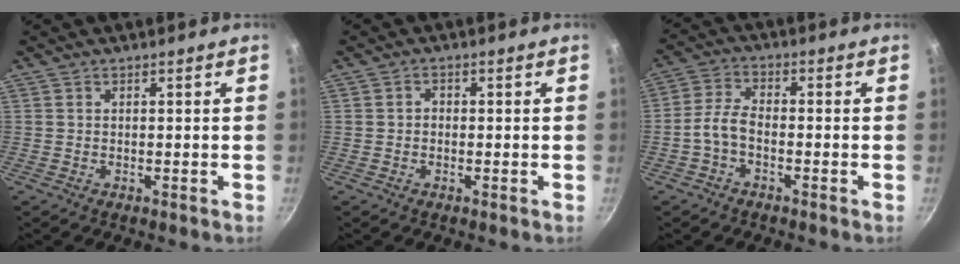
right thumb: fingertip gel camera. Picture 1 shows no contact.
{"total": 1.5, "force": [-0.1, 1.2, 0.8], "torque": [-0.011, 0.007, -0.004]}
{"total": 4.9, "force": [-2.1, 2.6, 3.5], "torque": [-0.073, 0.030, -0.051]}